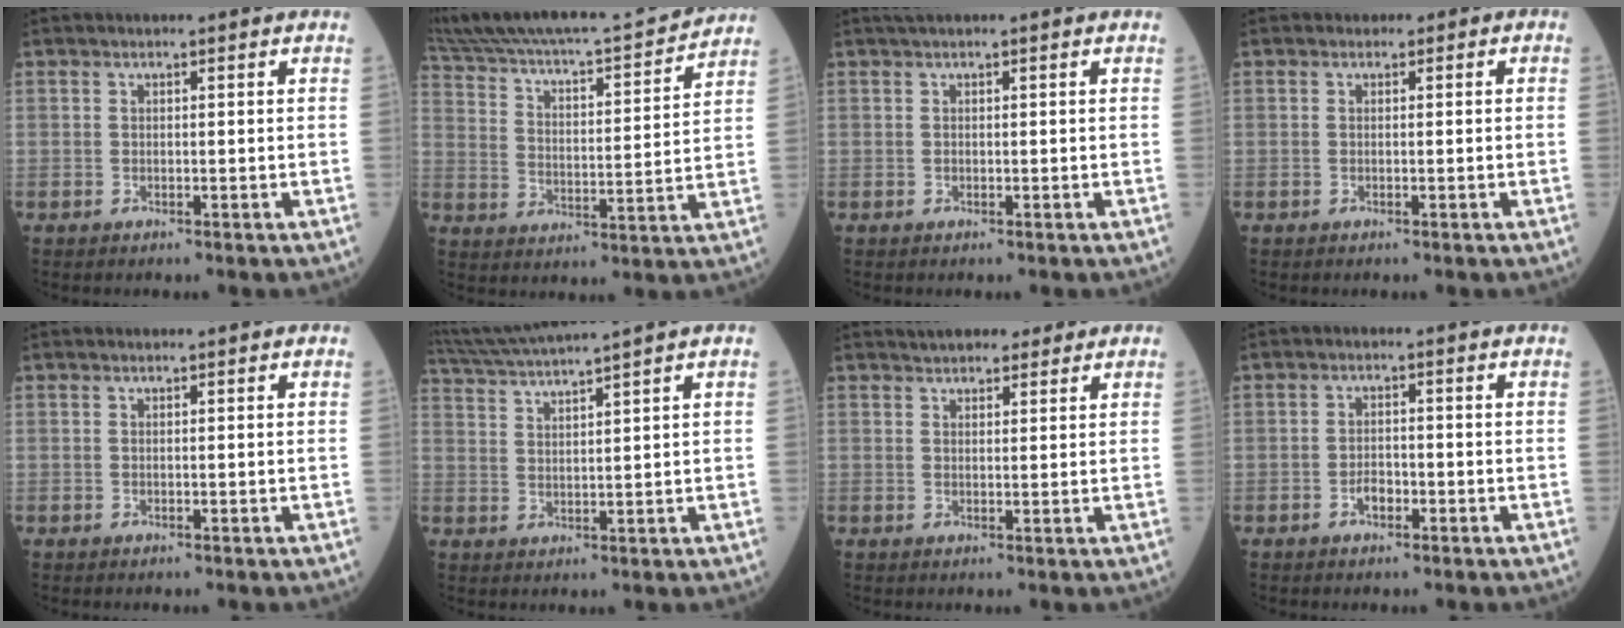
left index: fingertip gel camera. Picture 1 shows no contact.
{"total": 23.0, "force": [21.3, 2.1, 8.5], "torque": [-0.159, -0.003, 0.323]}
{"total": 1.0, "force": [0.7, 0.1, 0.7], "torque": [-0.018, 0.016, 0.014]}
{"total": 0.7, "force": [-0.1, 0.7, 0.2], "torque": [-0.001, 0.003, -0.006]}
{"total": 0.0}
{"total": 9.2, "force": [8.1, -2.1, 3.9], "torque": [-0.074, 0.014, 0.141]}
{"total": 6.7, "force": [5.6, 2.4, 2.8], "torque": [-0.033, 0.025, 0.083]}
{"total": 2.0, "force": [-1.1, 1.0, 1.3], "torque": [-0.021, 0.004, -0.020]}